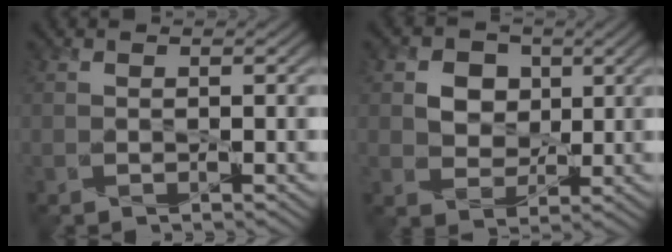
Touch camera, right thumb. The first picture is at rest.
{"total": 4.1, "force": [1.5, 3.6, 1.3], "torque": [-0.036, -0.001, 0.015]}